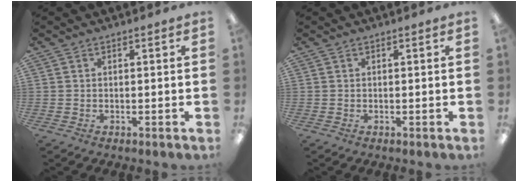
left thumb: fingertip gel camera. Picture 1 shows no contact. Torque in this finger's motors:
{"motor_torque": [-0.18, -0.14, 0.11, -0.11, 0.00]}